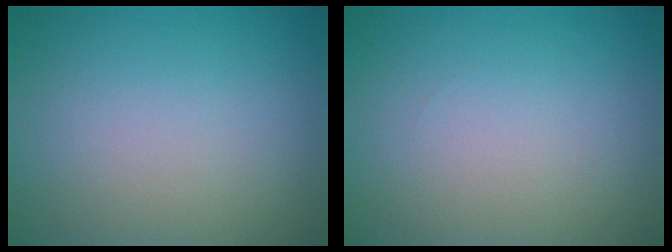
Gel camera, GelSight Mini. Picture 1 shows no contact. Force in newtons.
{"total": 0.0}